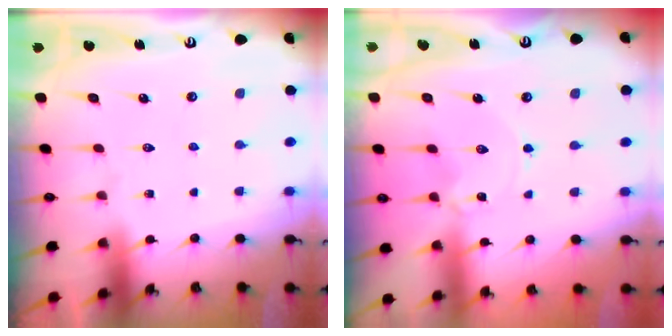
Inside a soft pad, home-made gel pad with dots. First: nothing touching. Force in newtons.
{"total": 0.6, "press": 0.6, "slide": 0.1}